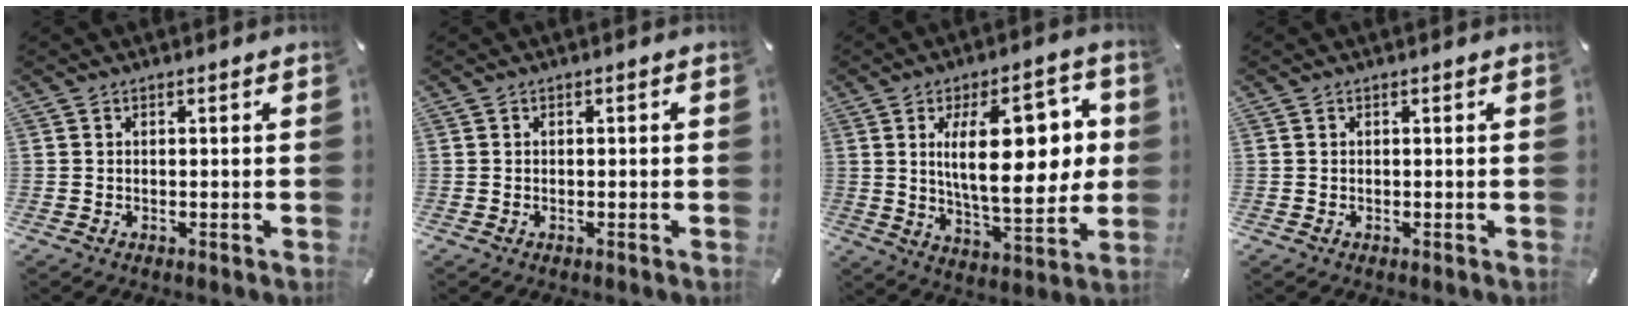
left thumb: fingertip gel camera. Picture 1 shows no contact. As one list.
[{"total": 0.5, "force": [-0.2, 0.3, 0.4], "torque": [-0.007, -0.001, -0.004]}, {"total": 21.5, "force": [3.7, 9.7, 18.9], "torque": [-0.296, -0.001, 0.051]}, {"total": 0.0}]